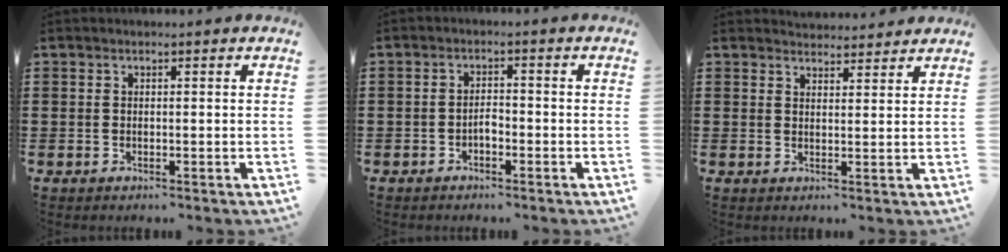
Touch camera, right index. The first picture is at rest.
{"total": 2.0, "force": [-1.0, 0.9, 1.4], "torque": [-0.030, 0.006, -0.022]}
{"total": 2.5, "force": [2.4, 0.3, -0.4], "torque": [0.001, -0.004, 0.048]}